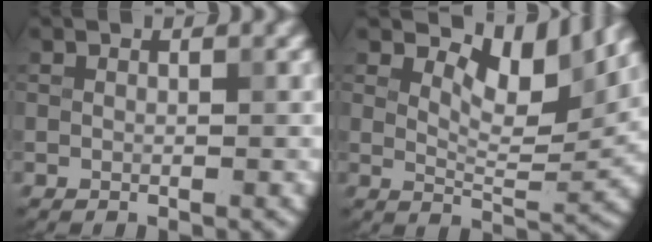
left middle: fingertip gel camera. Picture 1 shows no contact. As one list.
[{"total": 6.4, "force": [3.6, 2.8, 4.5], "torque": [-0.070, -0.002, 0.054]}]